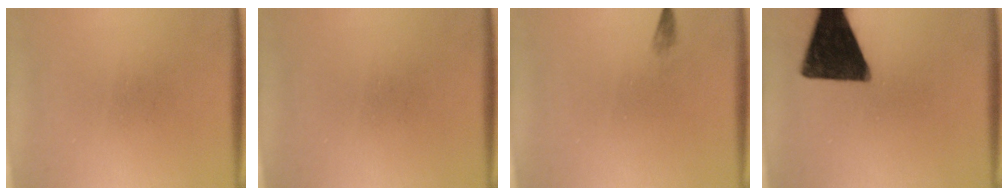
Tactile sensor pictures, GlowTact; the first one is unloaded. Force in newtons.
{"total": 0.0}
{"total": 0.7}
{"total": 16.5}